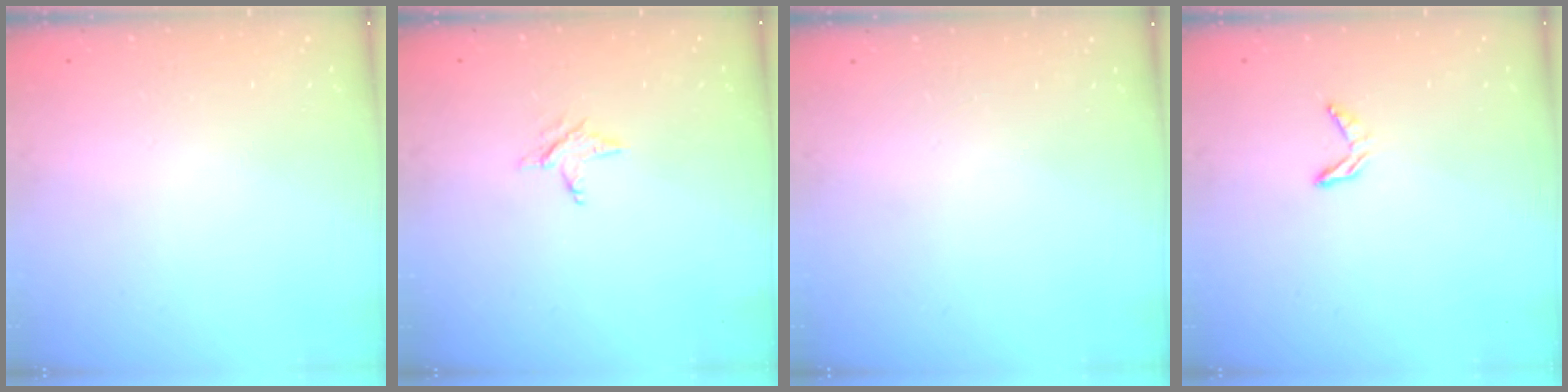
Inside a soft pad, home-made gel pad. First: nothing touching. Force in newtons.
{"total": 2.5, "press": 2.5, "slide": 0.3}
{"total": 0.0}
{"total": 4.1, "press": 4.1, "slide": 0.2}